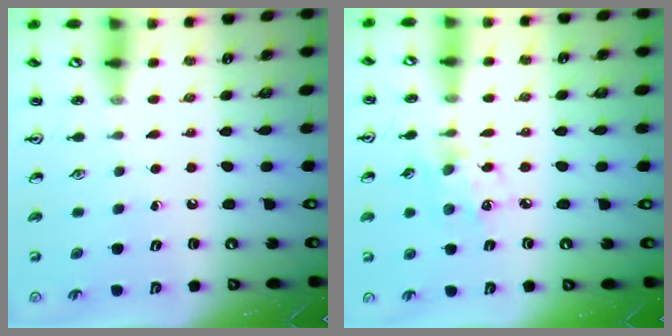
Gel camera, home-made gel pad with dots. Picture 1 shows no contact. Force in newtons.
{"total": 6.3, "press": 6.1, "slide": 1.6}